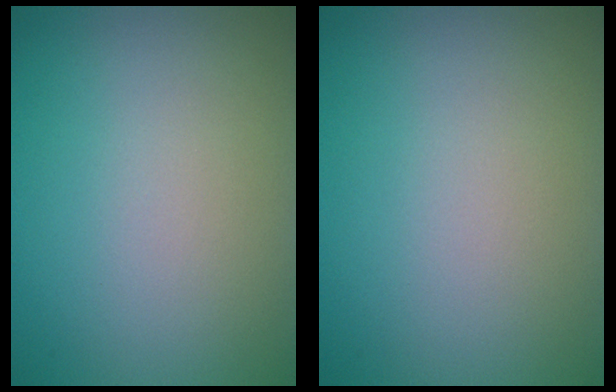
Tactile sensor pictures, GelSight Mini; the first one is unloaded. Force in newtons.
{"total": 0.0}